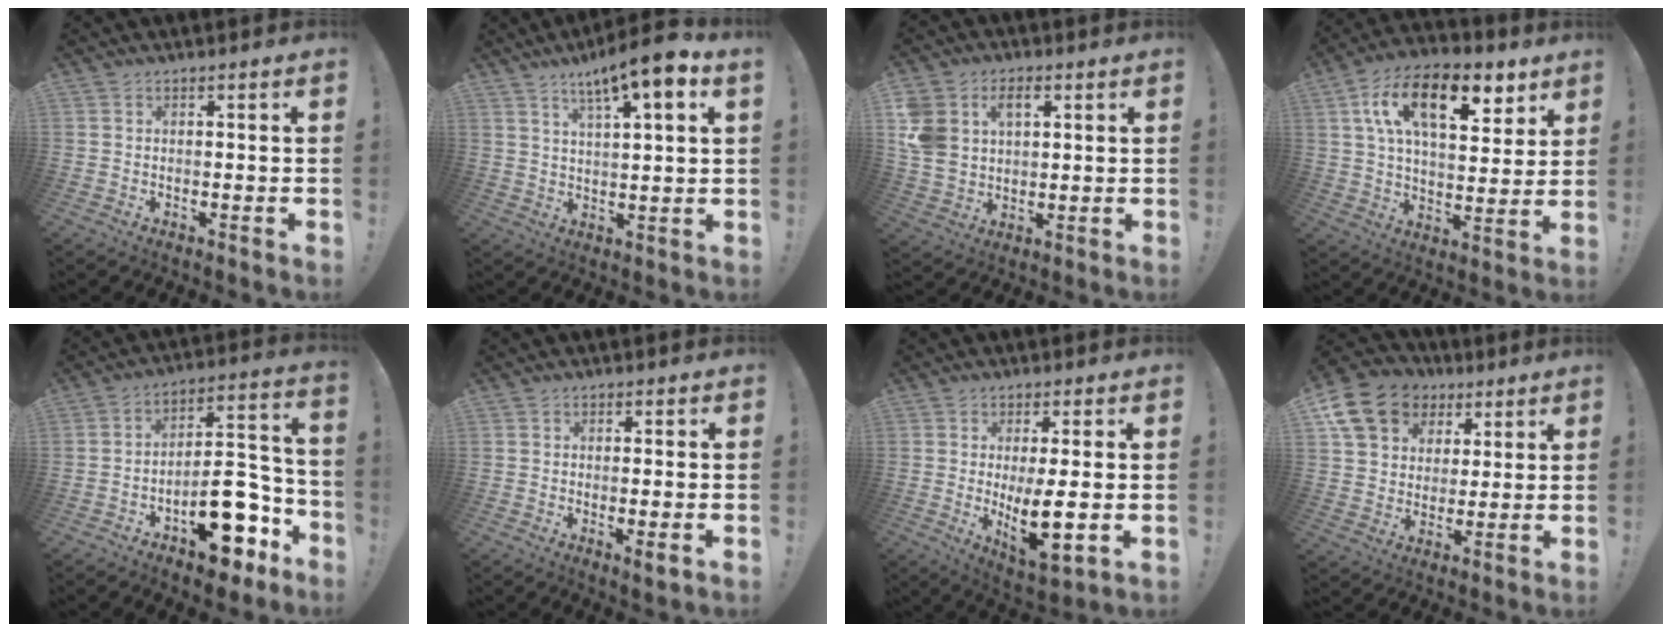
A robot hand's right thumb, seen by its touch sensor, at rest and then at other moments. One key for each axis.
{"total": 9.6, "fx": 6.0, "fy": 1.2, "fz": 7.4, "tx": -0.115, "ty": -0.035, "tz": 0.097}
{"total": 9.5, "fx": 3.9, "fy": 7.3, "fz": 4.8, "tx": -0.098, "ty": -0.007, "tz": 0.078}
{"total": 18.8, "fx": 8.8, "fy": 9.4, "fz": 13.7, "tx": -0.223, "ty": -0.026, "tz": 0.149}
{"total": 16.4, "fx": -8.3, "fy": 8.3, "fz": 11.4, "tx": -0.127, "ty": 0.065, "tz": -0.125}
{"total": 3.1, "fx": -0.2, "fy": 0.0, "fz": 3.1, "tx": -0.046, "ty": -0.009, "tz": -0.002}
{"total": 11.0, "fx": -0.1, "fy": 3.4, "fz": 10.5, "tx": -0.172, "ty": -0.021, "tz": 0.001}
{"total": 16.1, "fx": 8.6, "fy": 12.1, "fz": 6.2, "tx": -0.100, "ty": -0.041, "tz": 0.176}